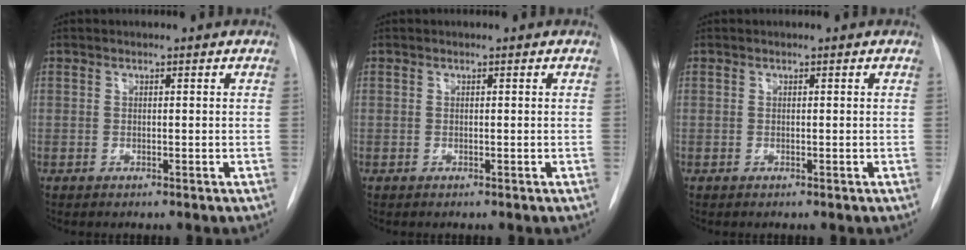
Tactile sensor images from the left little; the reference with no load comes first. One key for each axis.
{"total": 0.0}
{"total": 0.0}